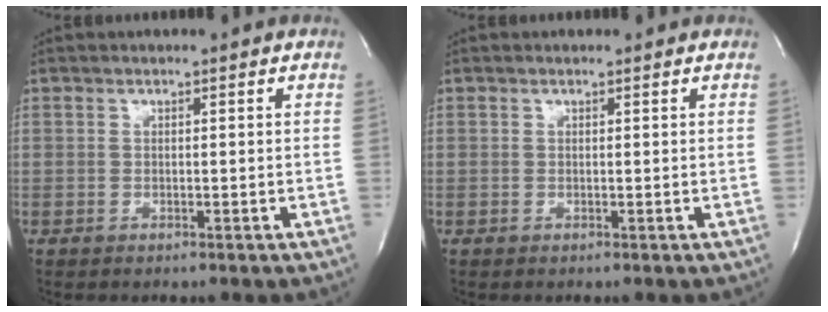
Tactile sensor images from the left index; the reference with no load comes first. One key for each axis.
{"total": 0.0}